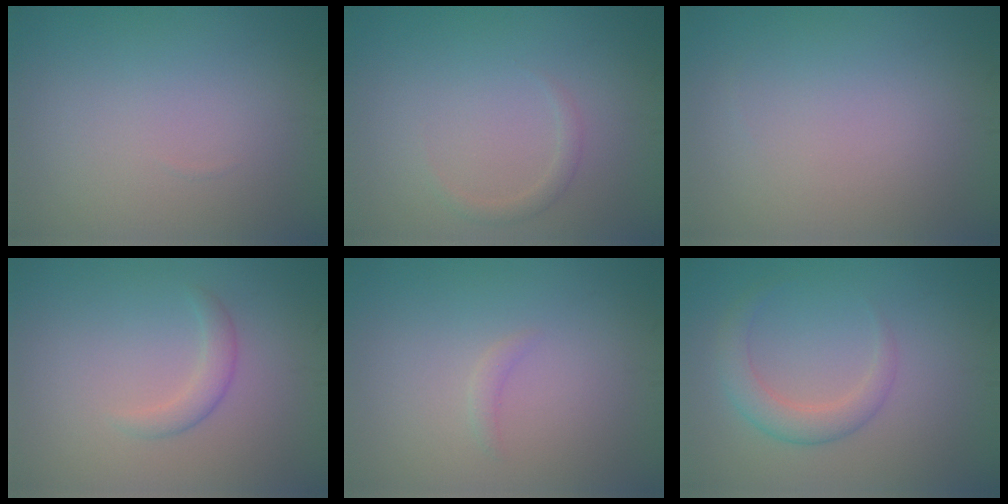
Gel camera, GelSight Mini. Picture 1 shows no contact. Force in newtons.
{"total": 1.0, "press": 1.0, "slide": 0.1}
{"total": 0.0}
{"total": 1.6, "press": 1.6, "slide": 0.1}
{"total": 0.8, "press": 0.7, "slide": 0.2}
{"total": 2.8, "press": 2.8, "slide": 0.2}